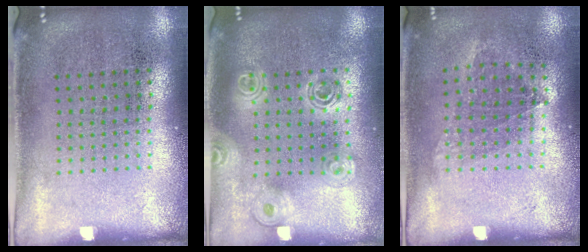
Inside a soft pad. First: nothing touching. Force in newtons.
{"total": 1.7, "press": 1.5, "slide": 0.8}
{"total": 1.0, "press": 0.8, "slide": 0.6}